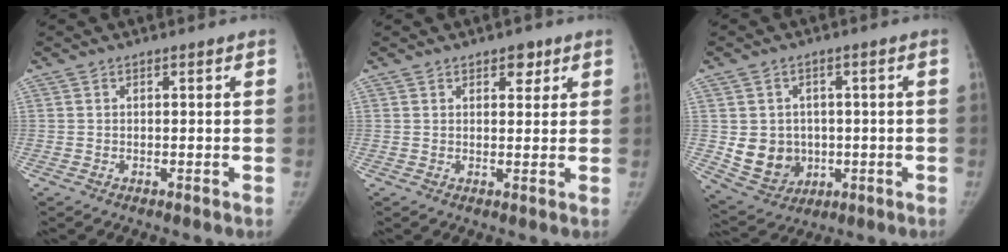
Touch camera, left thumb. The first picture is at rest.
{"total": 3.1, "force": [1.9, 1.8, 1.7], "torque": [-0.002, -0.008, 0.026]}
{"total": 9.1, "force": [-0.3, 8.1, 4.1], "torque": [-0.034, -0.003, 0.015]}